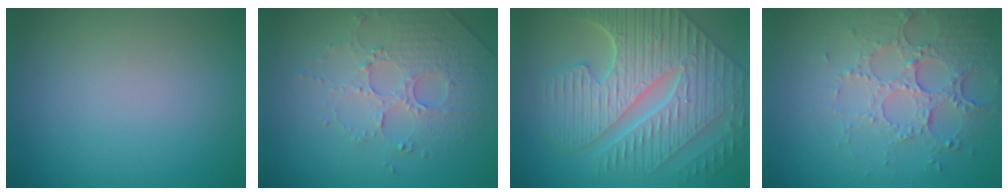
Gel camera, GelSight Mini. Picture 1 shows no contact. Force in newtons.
{"total": 5.1, "press": 3.5, "slide": 3.7}
{"total": 10.1, "press": 7.1, "slide": 7.1}
{"total": 5.1, "press": 3.7, "slide": 3.5}